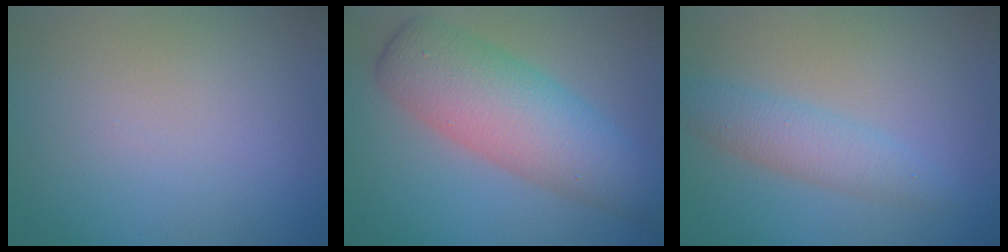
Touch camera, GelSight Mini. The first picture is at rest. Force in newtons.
{"total": 7.5, "press": 7.5, "slide": 0.4}
{"total": 2.9, "press": 2.9, "slide": 0.1}